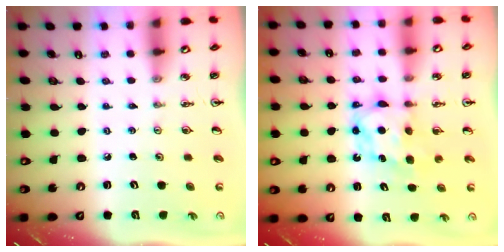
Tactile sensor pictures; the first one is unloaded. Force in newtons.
{"total": 7.1, "press": 7.1, "slide": 0.3}